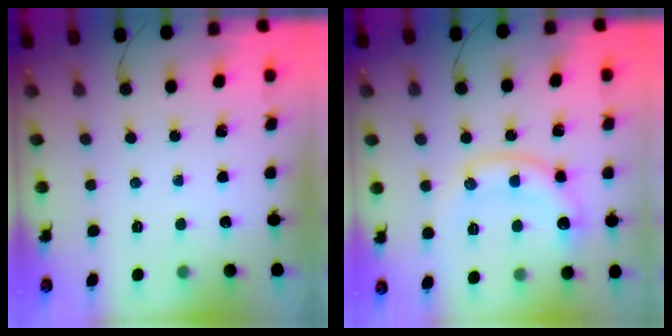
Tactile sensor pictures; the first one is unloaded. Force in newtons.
{"total": 12.1, "press": 12.1, "slide": 0.4}